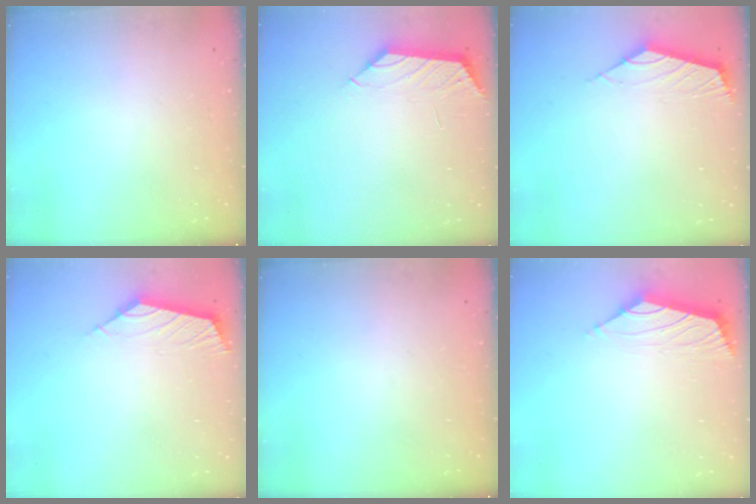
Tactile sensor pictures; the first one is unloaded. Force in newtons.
{"total": 1.0, "press": 0.9, "slide": 0.4}
{"total": 2.5, "press": 2.5, "slide": 0.6}
{"total": 3.0, "press": 2.9, "slide": 0.8}
{"total": 0.0}
{"total": 2.5, "press": 2.4, "slide": 0.6}